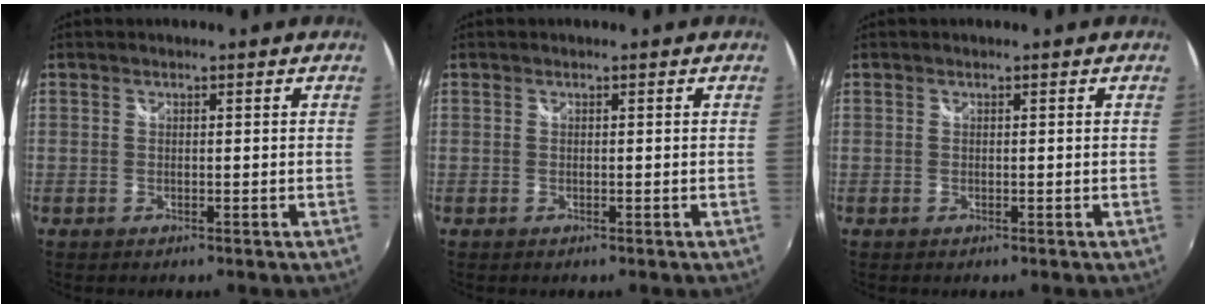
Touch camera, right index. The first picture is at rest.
{"total": 0.0}
{"total": 0.0}